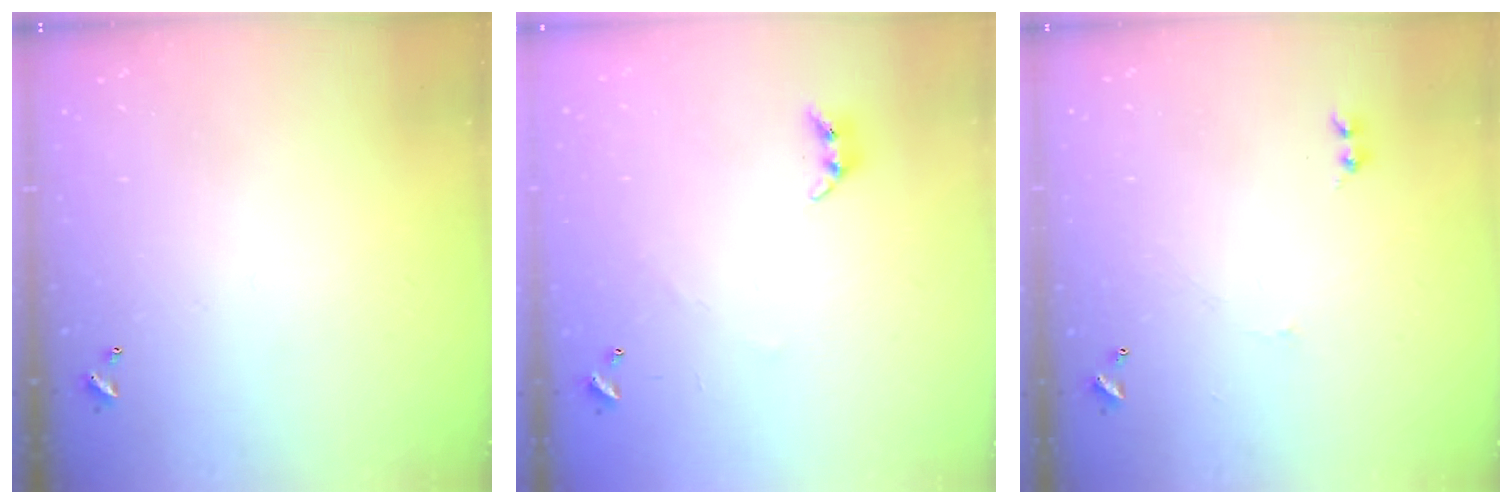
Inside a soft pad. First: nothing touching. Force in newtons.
{"total": 5.0, "press": 4.9, "slide": 0.2}
{"total": 1.5, "press": 1.4, "slide": 0.6}